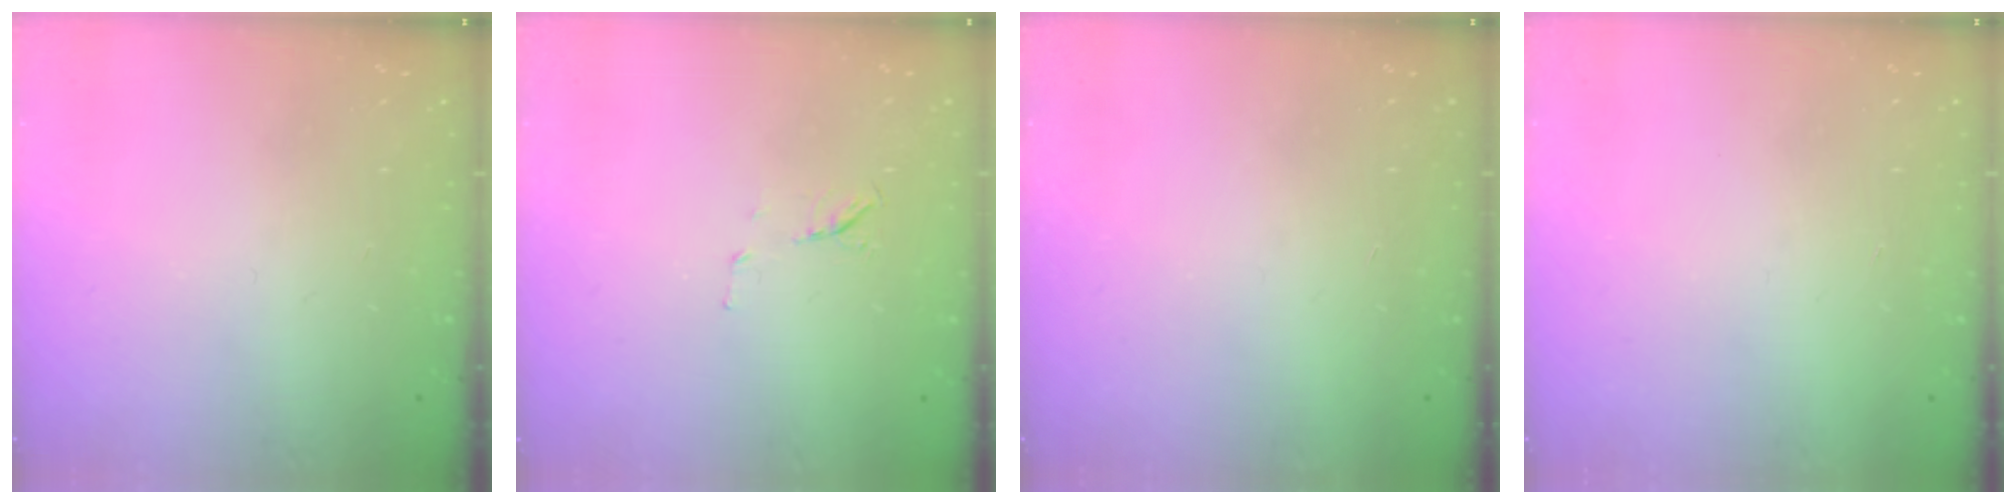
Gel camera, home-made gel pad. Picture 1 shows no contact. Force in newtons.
{"total": 5.4, "press": 5.2, "slide": 1.3}
{"total": 1.6, "press": 1.6, "slide": 0.1}
{"total": 1.5, "press": 1.5, "slide": 0.1}